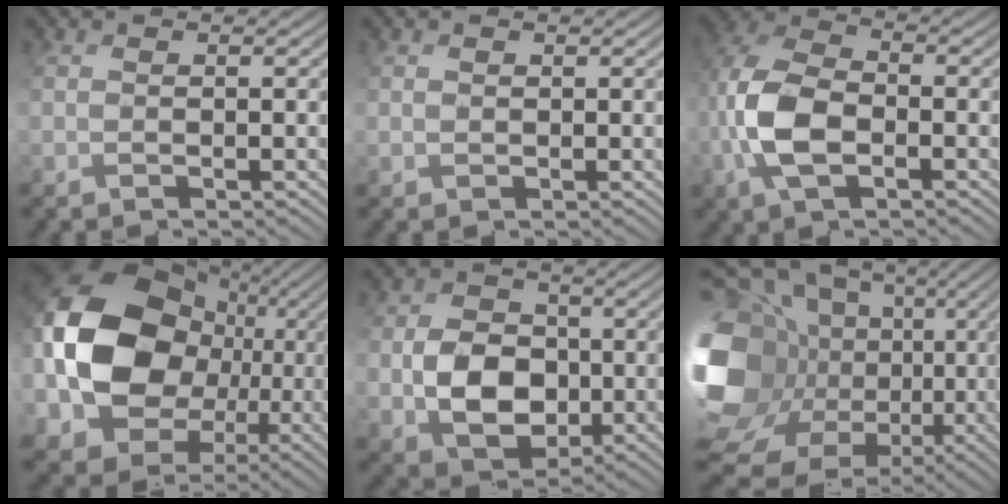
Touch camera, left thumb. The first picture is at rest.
{"total": 0.7, "force": [0.4, 0.3, -0.5], "torque": [0.007, 0.000, 0.012]}
{"total": 8.1, "force": [-2.0, 4.5, 6.4], "torque": [-0.160, 0.011, -0.050]}
{"total": 20.2, "force": [1.3, 16.2, 12.1], "torque": [-0.300, -0.008, 0.037]}
{"total": 7.4, "force": [-0.6, 6.3, 3.8], "torque": [-0.087, -0.003, -0.014]}
{"total": 21.4, "force": [-1.0, 17.5, 12.3], "torque": [-0.316, -0.002, -0.024]}